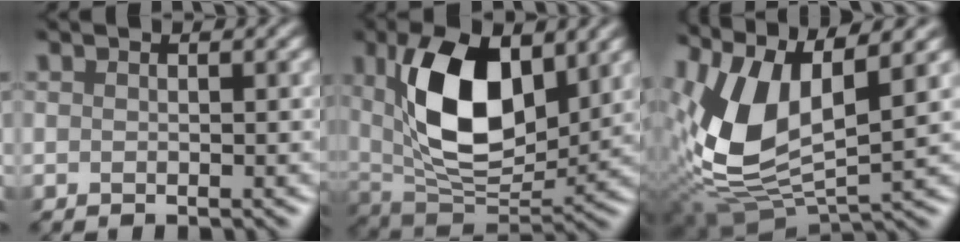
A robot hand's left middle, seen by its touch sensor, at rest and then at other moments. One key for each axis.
{"total": 10.9, "fx": 3.2, "fy": 5.9, "fz": 8.6, "tx": -0.153, "ty": 0.001, "tz": 0.046}
{"total": 8.4, "fx": 2.6, "fy": 4.0, "fz": 6.9, "tx": -0.170, "ty": -0.006, "tz": 0.048}